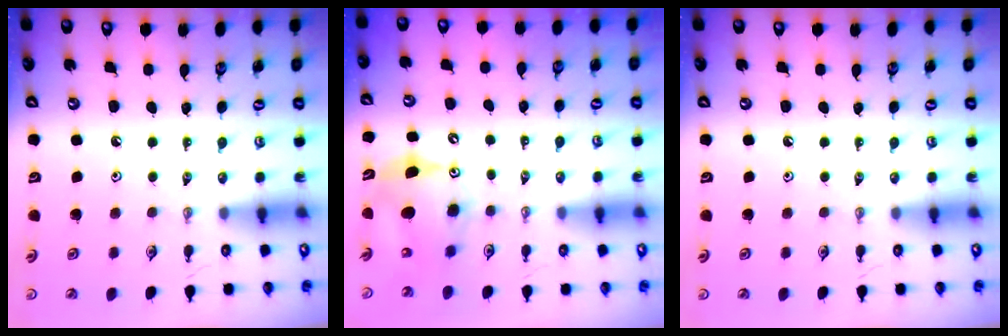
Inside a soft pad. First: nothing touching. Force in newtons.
{"total": 9.1, "press": 9.1, "slide": 0.8}
{"total": 0.0}